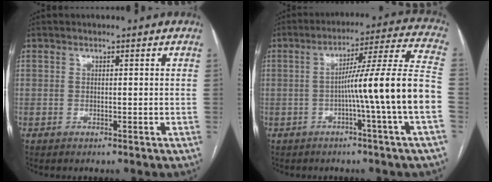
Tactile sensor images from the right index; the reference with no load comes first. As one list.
[{"total": 16.3, "force": [-3.2, -2.6, 15.8], "torque": [-0.221, 0.010, -0.061]}]